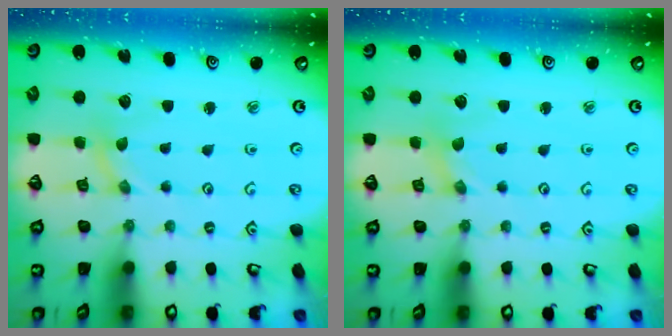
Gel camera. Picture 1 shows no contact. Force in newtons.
{"total": 0.0}